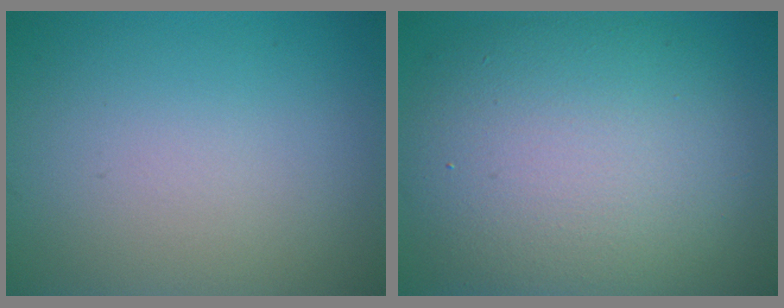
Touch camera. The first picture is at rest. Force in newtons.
{"total": 11.2, "press": 11.2, "slide": 0.6}